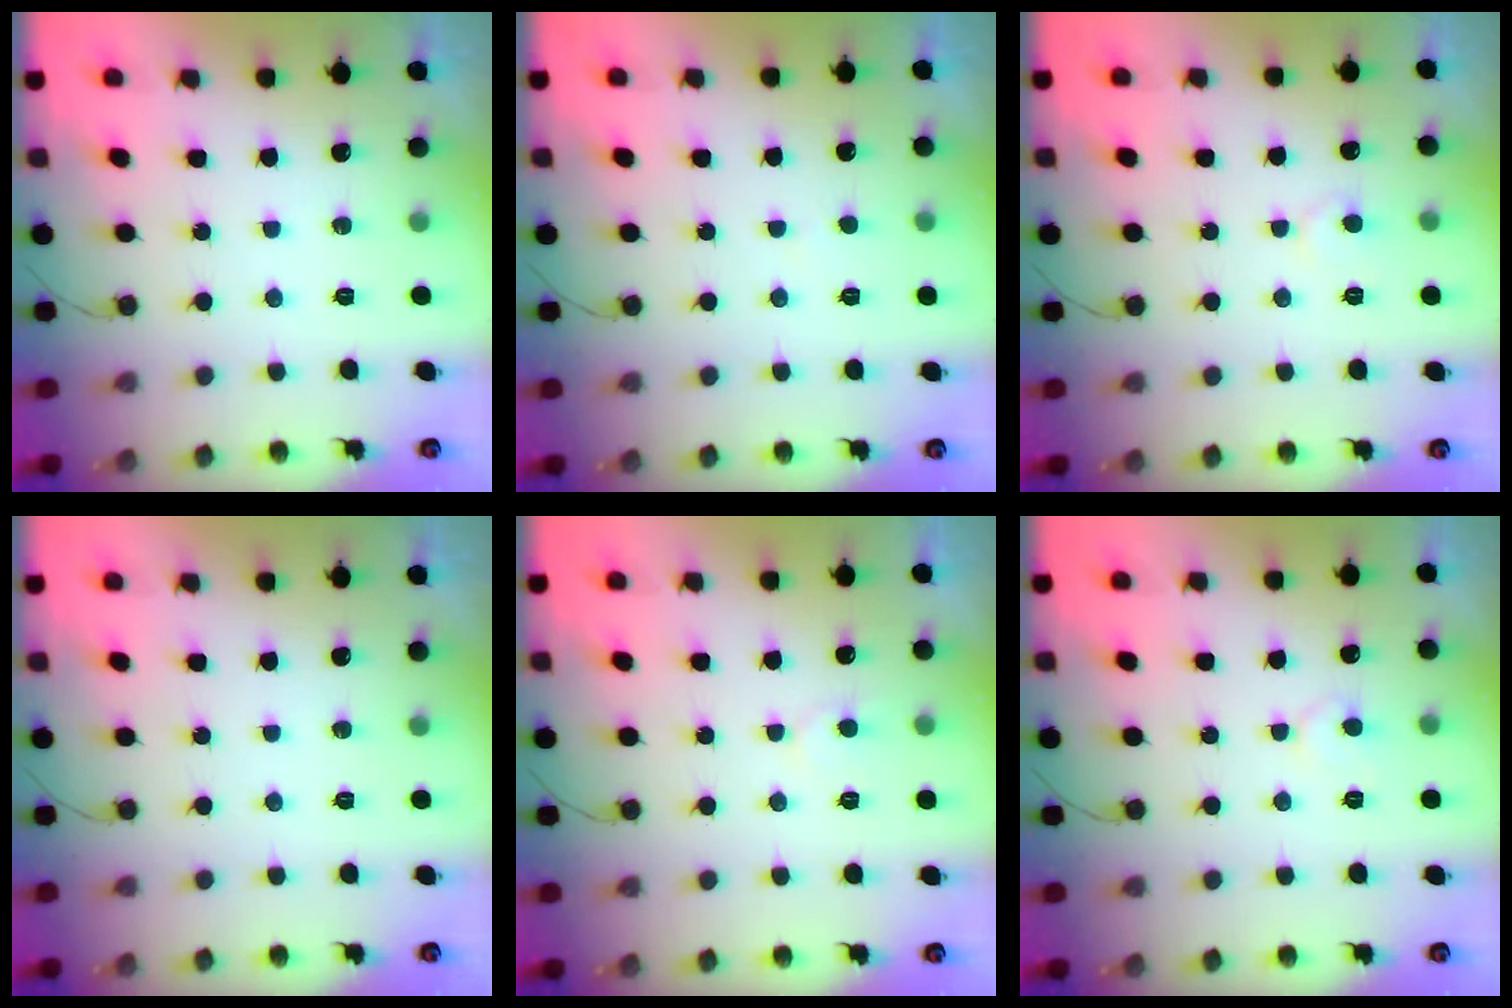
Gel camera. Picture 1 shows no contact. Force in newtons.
{"total": 1.6, "press": 1.6, "slide": 0.2}
{"total": 5.4, "press": 5.4, "slide": 0.6}
{"total": 0.0}
{"total": 5.6, "press": 5.6, "slide": 0.3}
{"total": 4.3, "press": 4.3, "slide": 0.5}